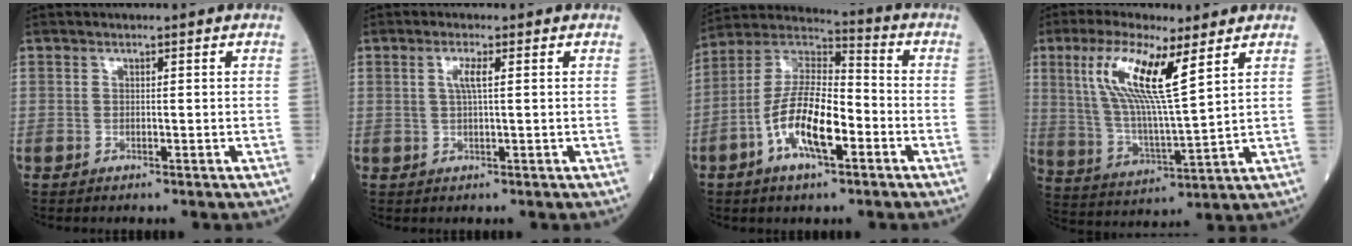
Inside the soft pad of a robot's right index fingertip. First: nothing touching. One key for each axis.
{"total": 2.3, "fx": 0.7, "fy": 0.0, "fz": 2.2, "tx": -0.048, "ty": 0.003, "tz": 0.013}
{"total": 13.2, "fx": -4.5, "fy": 4.2, "fz": 11.7, "tx": -0.235, "ty": 0.010, "tz": -0.086}
{"total": 12.8, "fx": 5.9, "fy": 1.3, "fz": 11.3, "tx": -0.238, "ty": 0.003, "tz": 0.114}